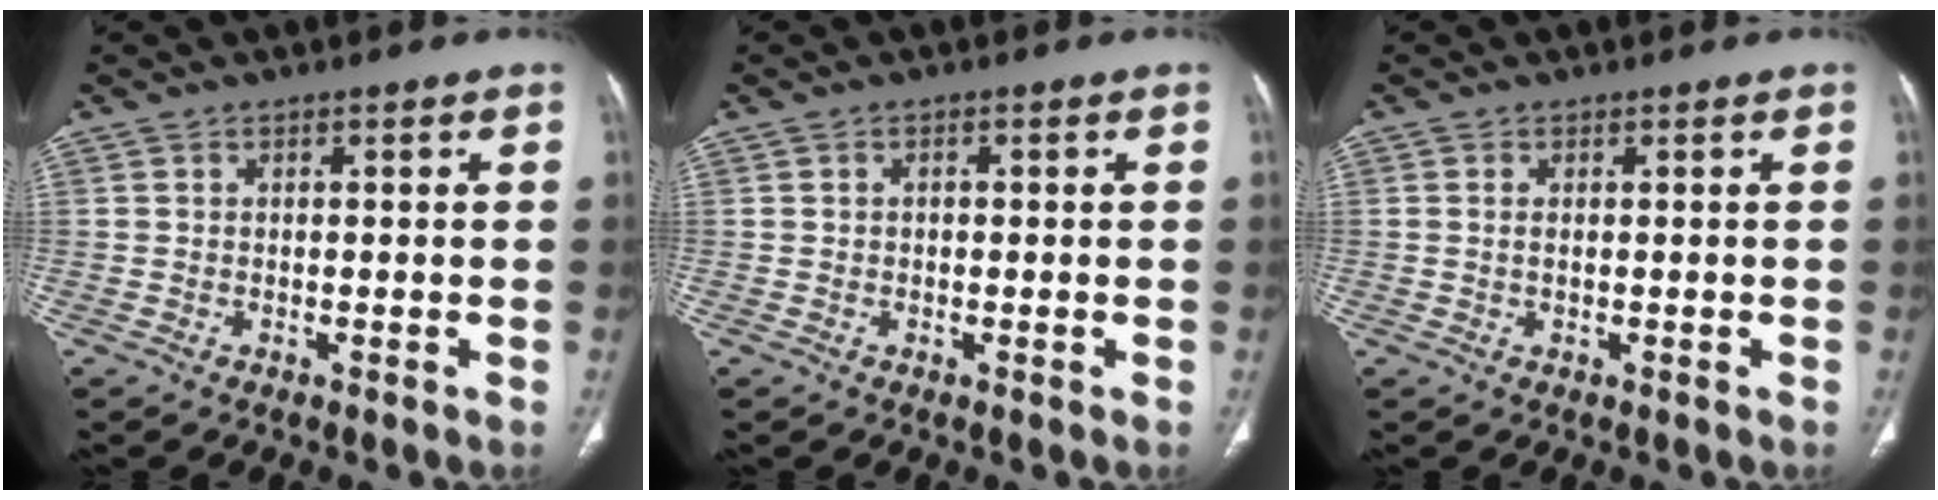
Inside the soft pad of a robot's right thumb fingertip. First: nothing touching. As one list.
[{"total": 0.7, "force": [0.1, 0.5, 0.5], "torque": [-0.007, 0.002, 0.000]}, {"total": 1.0, "force": [0.2, 0.4, 0.9], "torque": [-0.025, 0.000, 0.006]}]